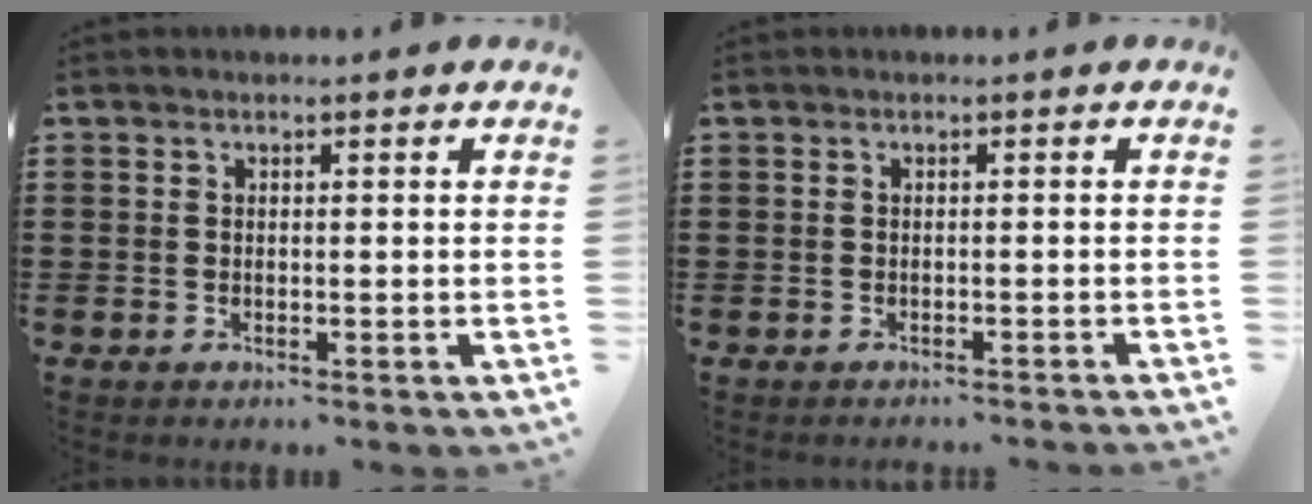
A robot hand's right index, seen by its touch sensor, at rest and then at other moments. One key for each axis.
{"total": 0.6, "fx": -0.6, "fy": -0.1, "fz": 0.1, "tx": -0.004, "ty": -0.002, "tz": -0.011}